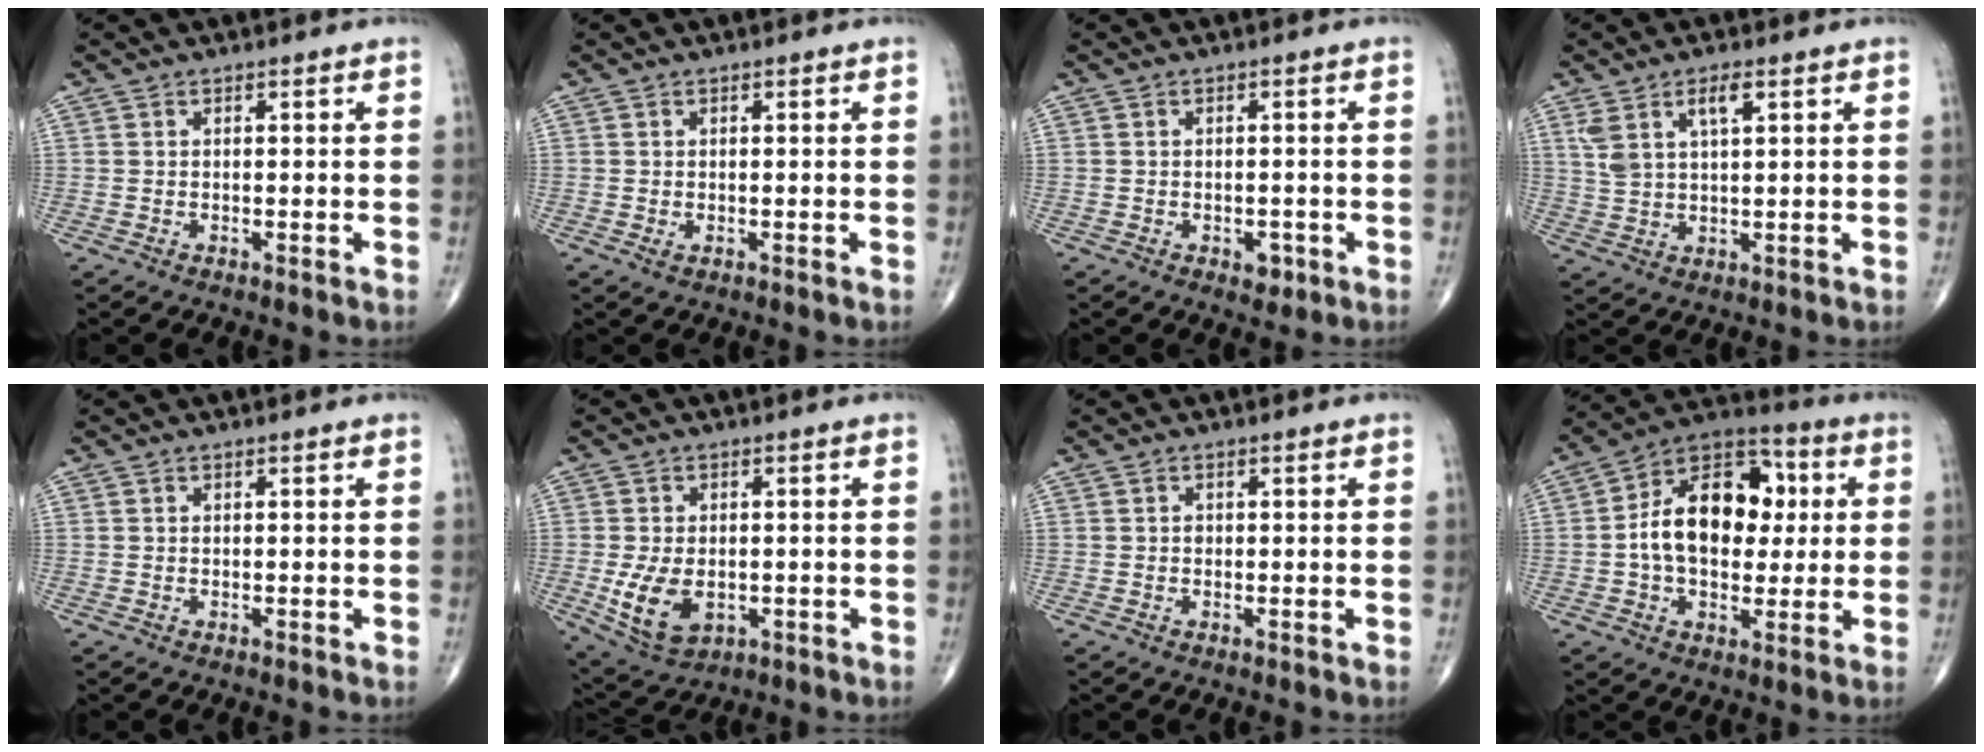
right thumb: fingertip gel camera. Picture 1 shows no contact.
{"total": 0.7, "force": [-0.2, 0.5, 0.6], "torque": [-0.013, -0.001, -0.001]}
{"total": 2.5, "force": [-1.1, 1.5, 1.6], "torque": [-0.012, 0.002, -0.011]}
{"total": 6.3, "force": [3.0, 2.4, 5.0], "torque": [-0.099, -0.003, 0.064]}
{"total": 0.0}
{"total": 9.0, "force": [-1.6, 5.7, 6.8], "torque": [-0.122, -0.008, -0.015]}
{"total": 0.7, "force": [0.0, 0.6, 0.4], "torque": [-0.004, 0.002, 0.000]}
{"total": 17.8, "force": [1.5, 11.7, 13.3], "torque": [-0.177, 0.026, 0.014]}